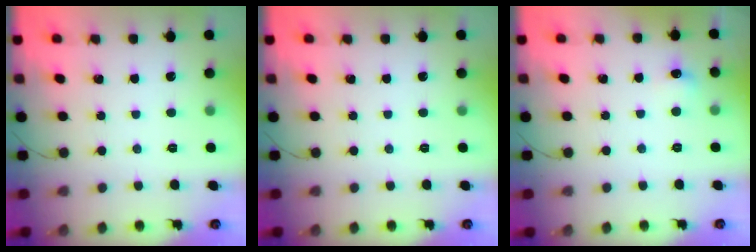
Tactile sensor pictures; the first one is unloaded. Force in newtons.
{"total": 0.0}
{"total": 4.8, "press": 4.6, "slide": 1.4}